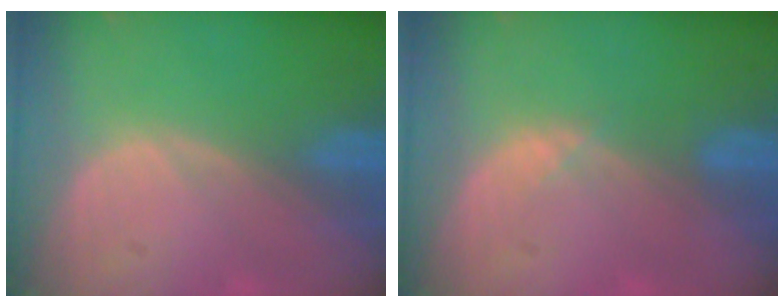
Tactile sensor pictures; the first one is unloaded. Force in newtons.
{"total": 0.9, "press": 0.9, "slide": 0.3}